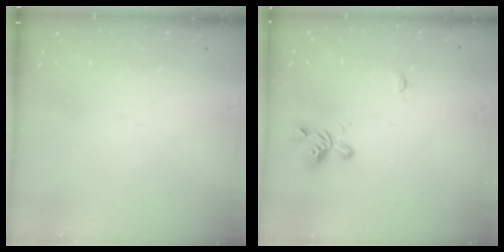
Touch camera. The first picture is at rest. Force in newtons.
{"total": 1.2, "press": 0.7, "slide": 1.0}